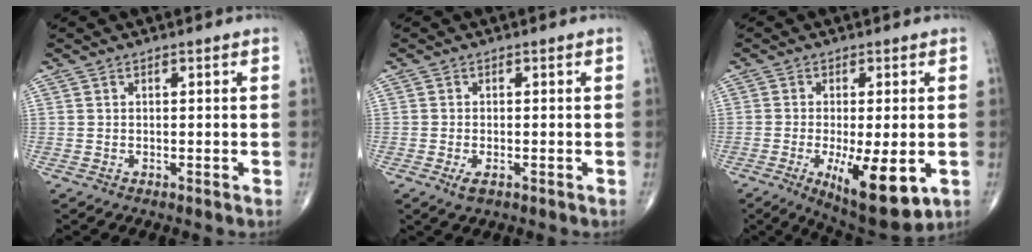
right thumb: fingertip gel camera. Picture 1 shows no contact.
{"total": 2.2, "force": [-1.0, 0.9, 1.8], "torque": [-0.034, -0.002, -0.018]}
{"total": 12.7, "force": [-3.8, 4.0, 11.5], "torque": [-0.181, -0.022, -0.048]}